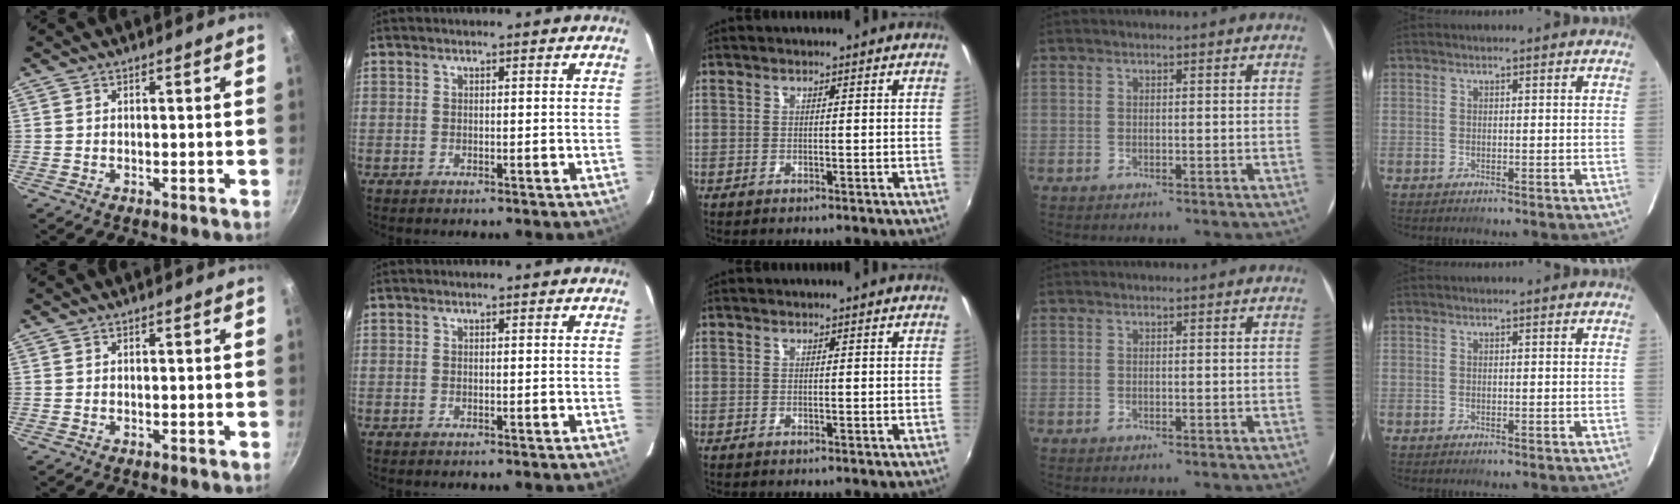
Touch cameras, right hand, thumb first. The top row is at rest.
{}